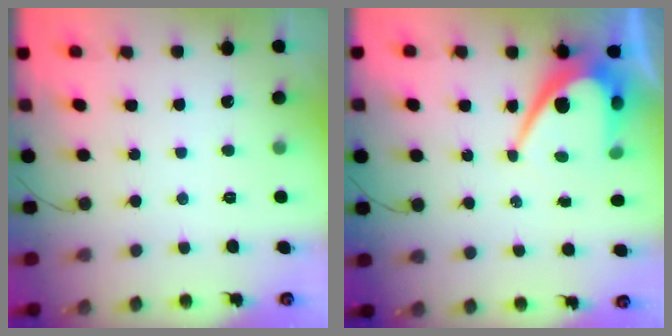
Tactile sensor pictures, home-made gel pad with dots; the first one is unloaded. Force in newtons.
{"total": 9.3, "press": 9.3, "slide": 0.7}